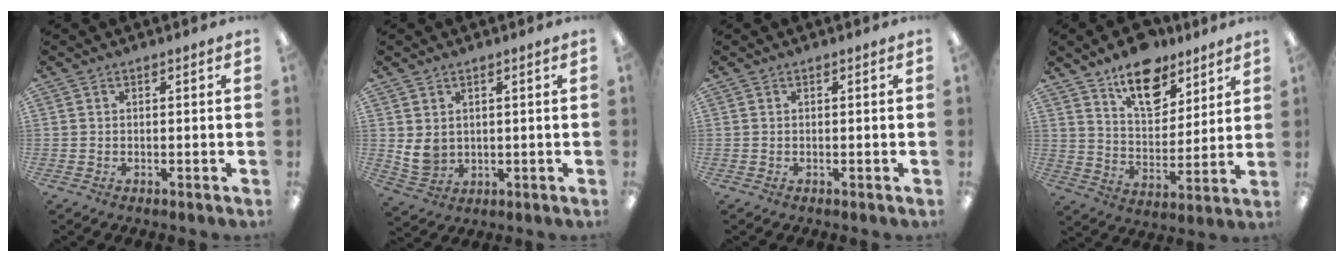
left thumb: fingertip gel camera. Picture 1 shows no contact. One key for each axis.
{"total": 5.3, "fx": 2.1, "fy": 4.3, "fz": 2.4, "tx": -0.057, "ty": -0.010, "tz": 0.041}
{"total": 0.0}
{"total": 14.7, "fx": 10.5, "fy": 7.6, "fz": 6.8, "tx": -0.095, "ty": -0.062, "tz": 0.187}